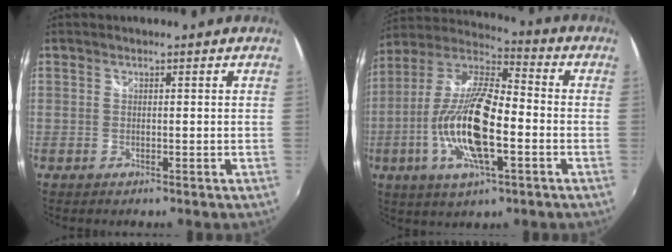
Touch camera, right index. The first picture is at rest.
{"total": 18.2, "force": [-4.7, 5.5, 16.7], "torque": [-0.336, -0.006, -0.095]}